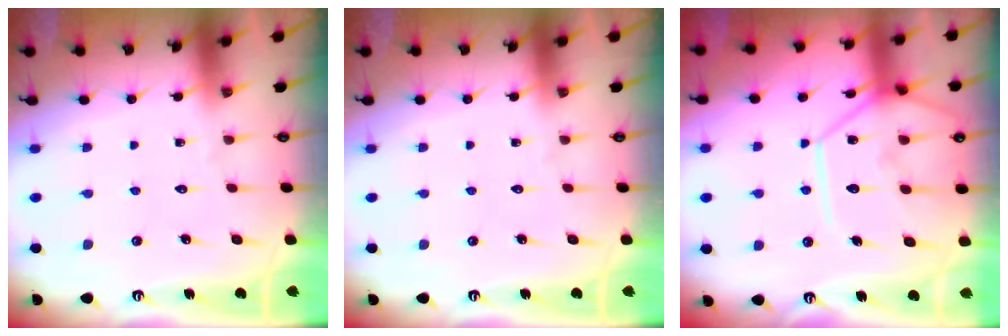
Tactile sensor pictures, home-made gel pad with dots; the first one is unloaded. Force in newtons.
{"total": 0.0}
{"total": 13.9, "press": 13.8, "slide": 0.9}